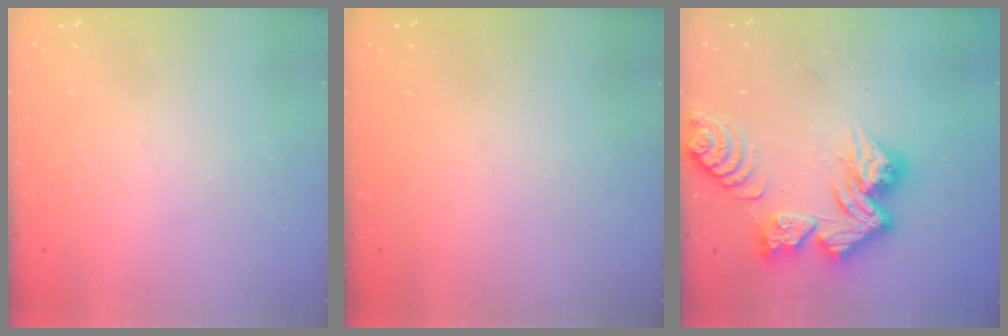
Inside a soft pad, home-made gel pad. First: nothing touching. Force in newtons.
{"total": 0.0}
{"total": 16.4, "press": 16.4, "slide": 1.5}